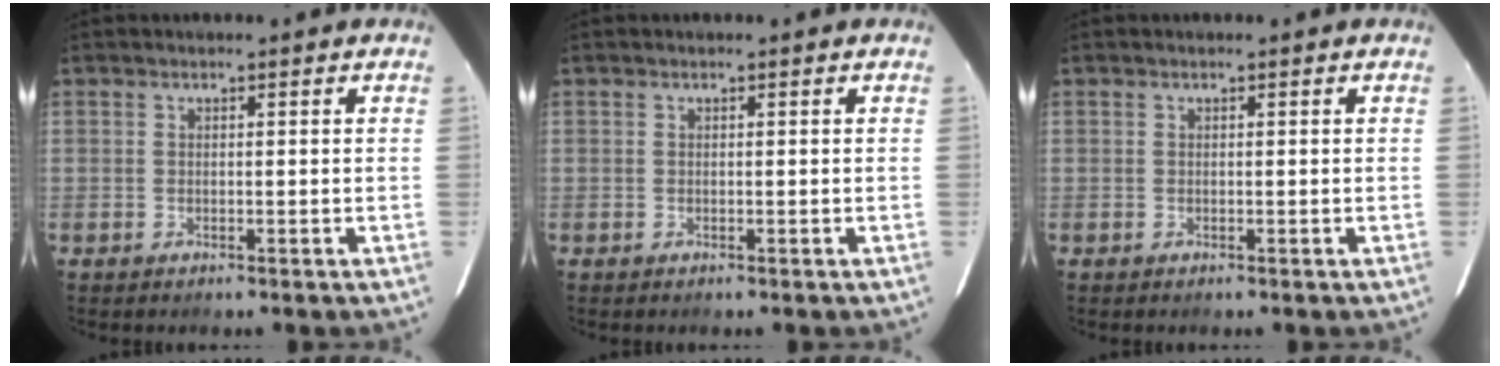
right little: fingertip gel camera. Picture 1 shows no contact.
{"total": 0.0}
{"total": 0.0}